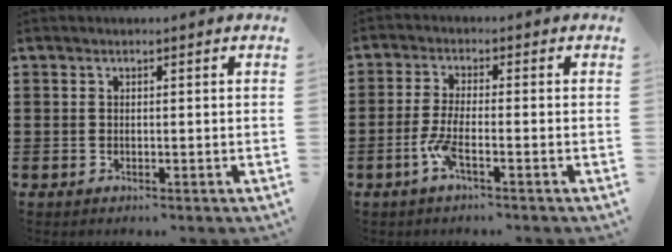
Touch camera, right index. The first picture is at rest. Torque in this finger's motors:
{"motor_torque": [1.15, 0.99, 0.17, 0.05]}